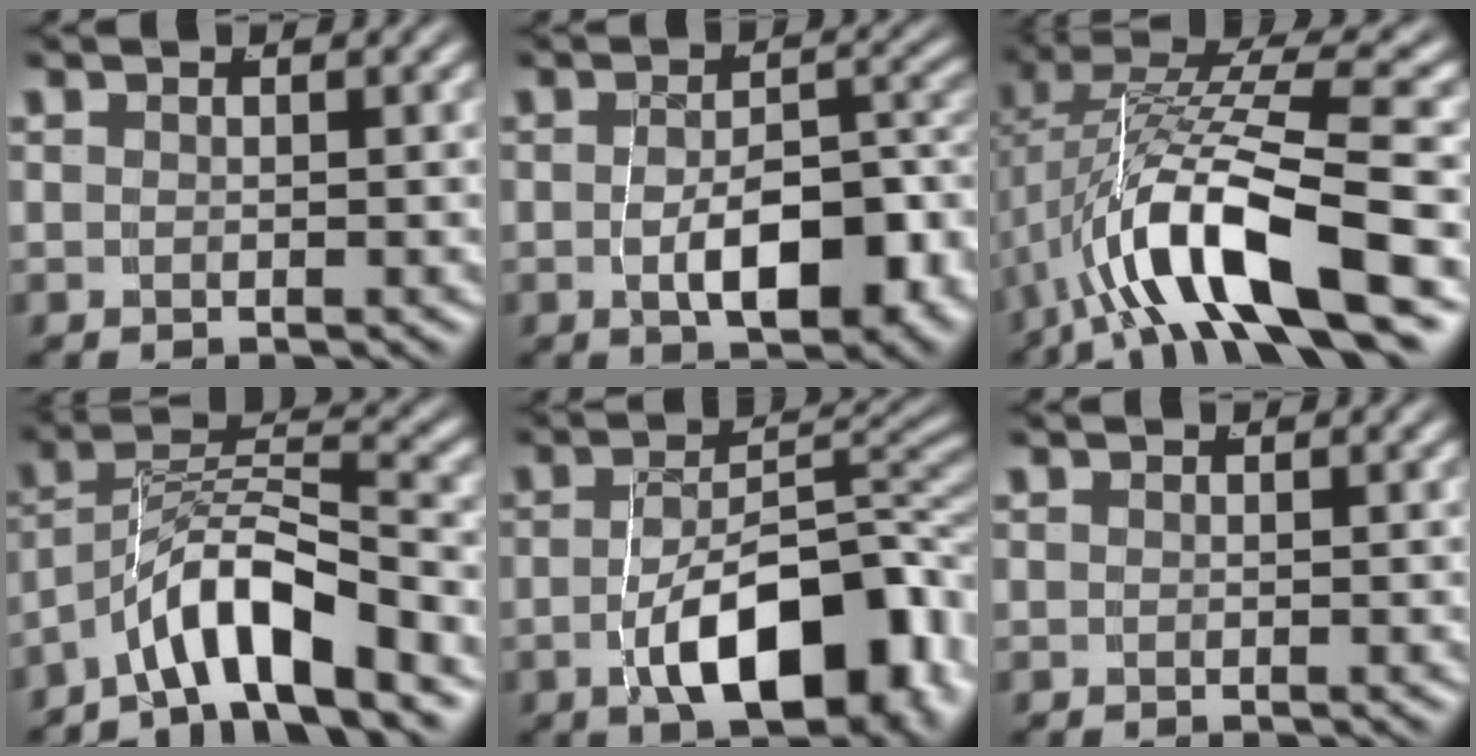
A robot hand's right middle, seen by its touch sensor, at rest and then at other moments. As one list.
[{"total": 6.6, "force": [-2.5, 2.5, 5.5], "torque": [-0.067, -0.012, -0.030]}, {"total": 8.3, "force": [-1.7, 2.8, 7.6], "torque": [-0.154, -0.008, -0.016]}, {"total": 6.0, "force": [-3.0, 2.9, 4.3], "torque": [-0.085, -0.008, -0.045]}, {"total": 10.5, "force": [-4.4, 4.7, 8.3], "torque": [-0.101, -0.017, -0.058]}, {"total": 0.0}]